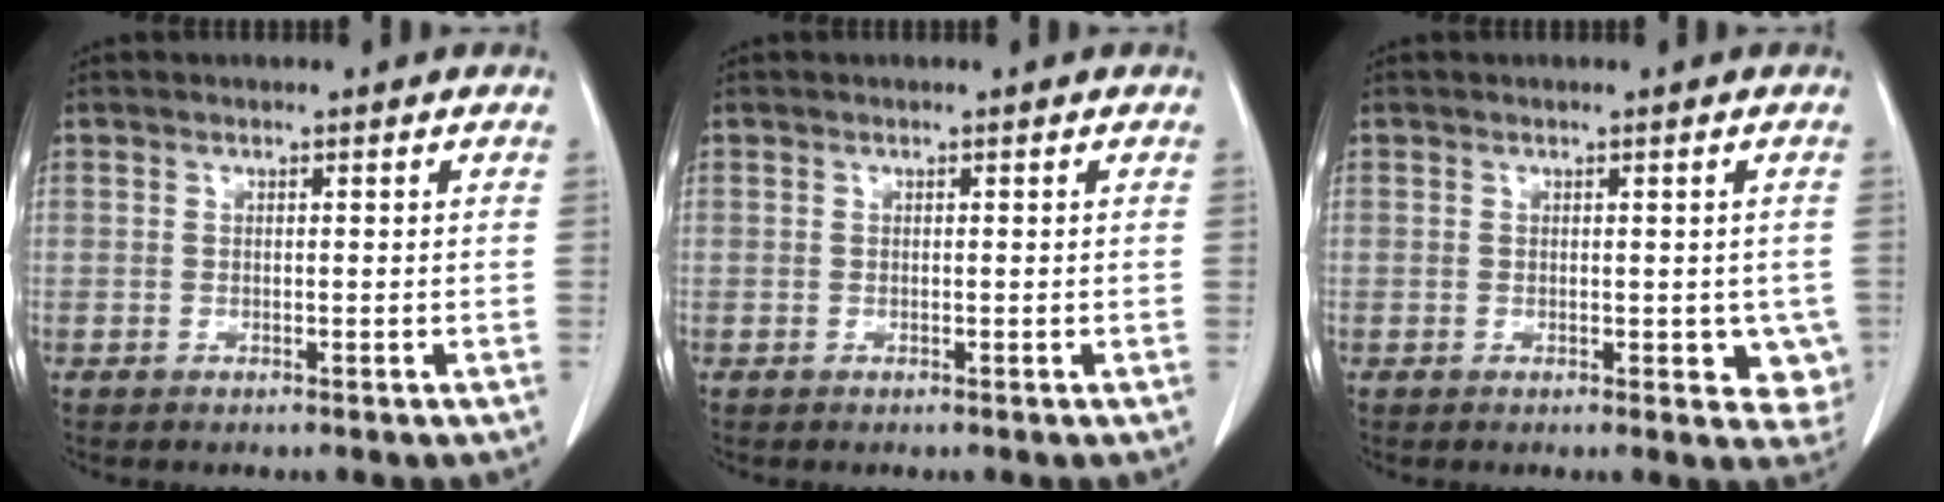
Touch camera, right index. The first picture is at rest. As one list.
[{"total": 0.0}, {"total": 5.1, "force": [-0.6, 2.7, 4.3], "torque": [-0.026, -0.006, -0.005]}]